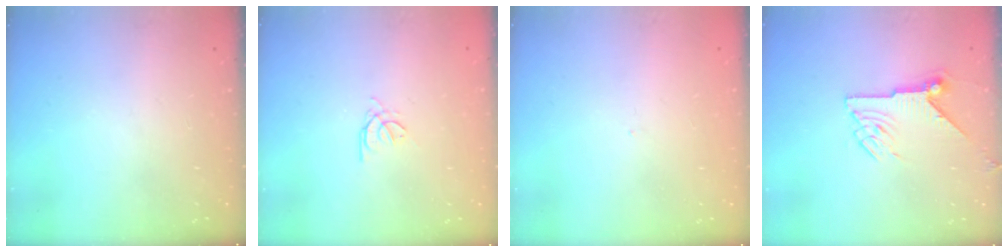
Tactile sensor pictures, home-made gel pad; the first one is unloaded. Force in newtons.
{"total": 1.2, "press": 1.1, "slide": 0.4}
{"total": 0.0}
{"total": 8.0, "press": 8.0, "slide": 0.5}